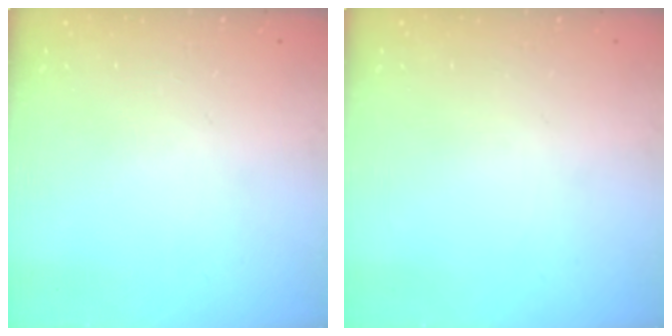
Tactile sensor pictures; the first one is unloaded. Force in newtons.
{"total": 0.0}